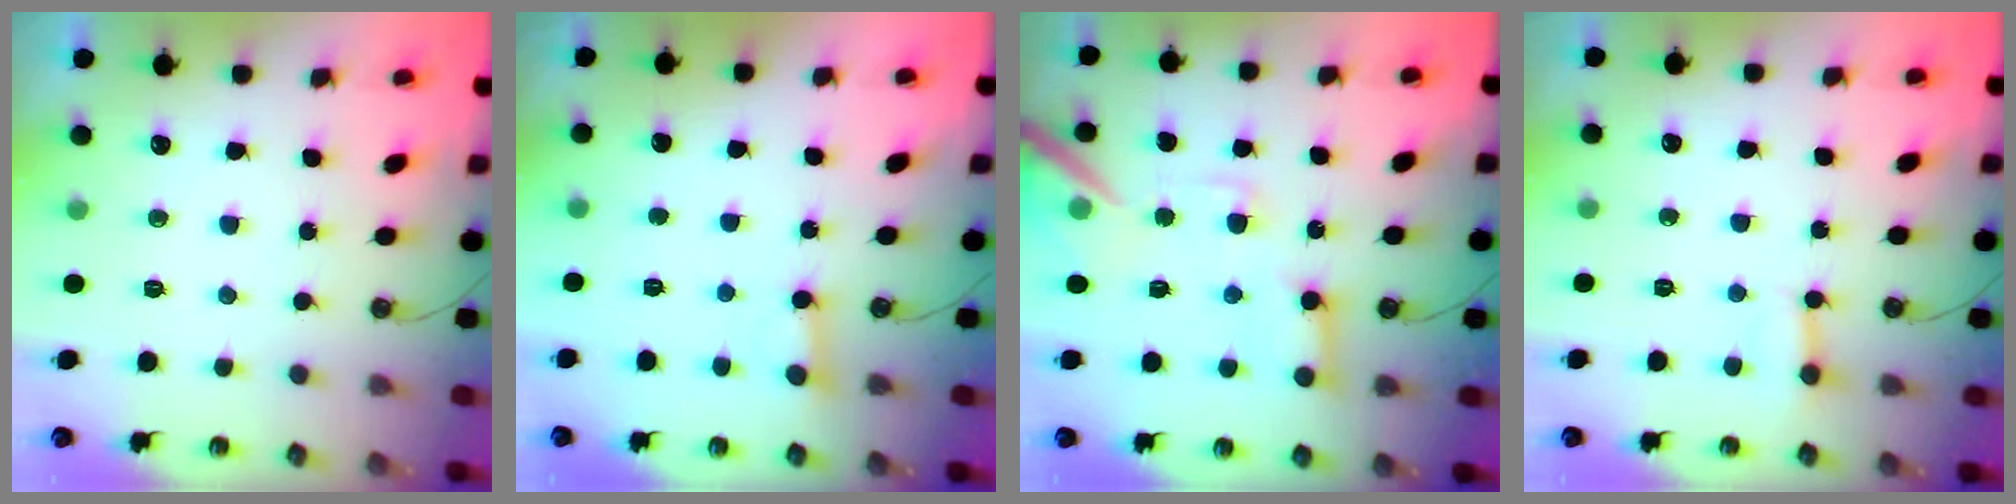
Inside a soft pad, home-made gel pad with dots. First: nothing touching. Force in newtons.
{"total": 2.4, "press": 2.4, "slide": 0.2}
{"total": 15.0, "press": 14.8, "slide": 2.1}
{"total": 3.0, "press": 3.0, "slide": 0.3}